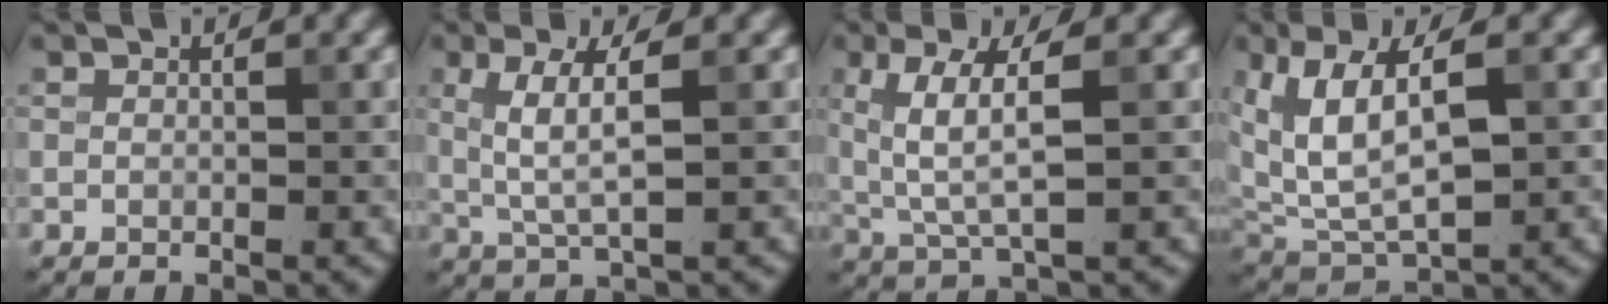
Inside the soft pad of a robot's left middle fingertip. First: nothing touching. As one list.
[{"total": 3.8, "force": [0.9, 0.8, 3.6], "torque": [-0.081, 0.001, 0.021]}, {"total": 4.8, "force": [1.2, 1.3, 4.5], "torque": [-0.102, 0.000, 0.026]}, {"total": 7.7, "force": [2.1, 3.9, 6.2], "torque": [-0.131, -0.002, 0.042]}]